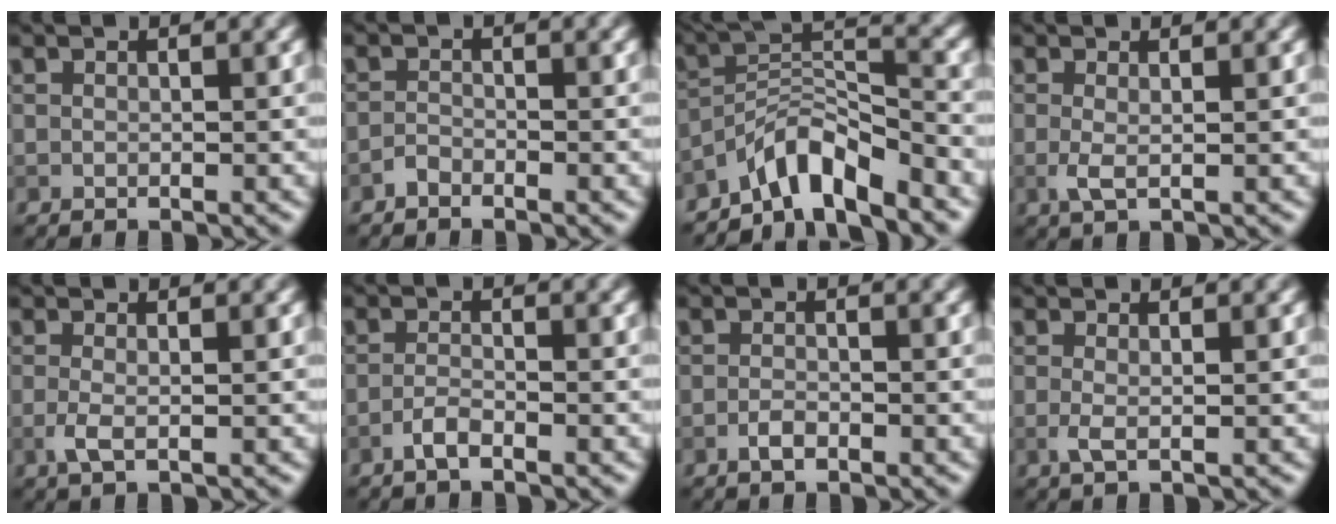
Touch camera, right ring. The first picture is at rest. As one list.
[{"total": 0.9, "force": [-0.9, 0.3, 0.2], "torque": [-0.003, 0.002, -0.019]}, {"total": 5.8, "force": [-4.8, 1.2, 3.1], "torque": [-0.047, 0.009, -0.095]}, {"total": 1.5, "force": [-0.1, 0.3, 1.5], "torque": [-0.031, -0.002, -0.002]}, {"total": 1.6, "force": [-0.3, 0.4, 1.5], "torque": [-0.034, -0.004, -0.009]}, {"total": 1.6, "force": [-1.1, 0.4, 1.1], "torque": [-0.022, 0.004, -0.025]}, {"total": 1.3, "force": [-0.7, 0.5, 0.9], "torque": [-0.018, 0.001, -0.016]}, {"total": 1.4, "force": [-0.1, 0.3, 1.3], "torque": [-0.028, -0.002, -0.003]}]